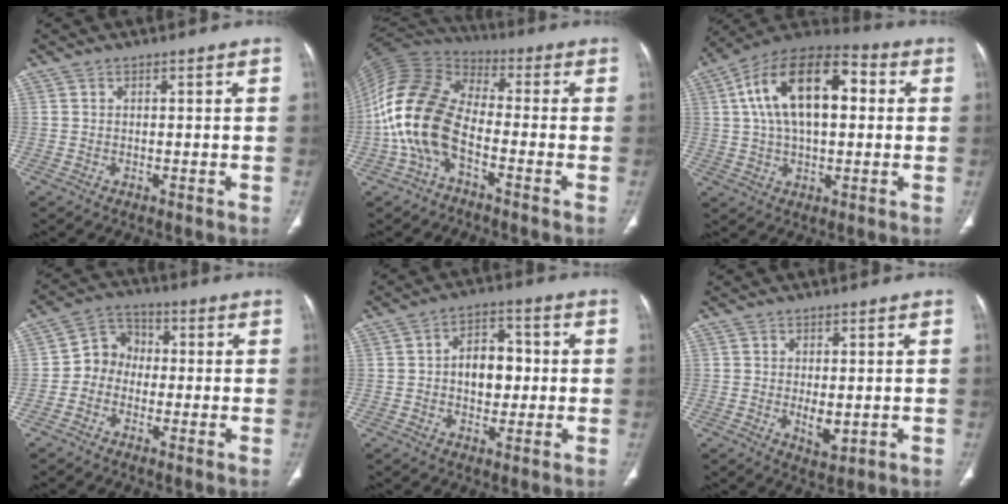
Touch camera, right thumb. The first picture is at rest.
{"total": 15.5, "force": [-4.3, 8.7, 12.1], "torque": [-0.258, 0.049, -0.094]}
{"total": 19.4, "force": [3.7, 10.3, 16.0], "torque": [-0.260, 0.027, 0.051]}
{"total": 6.5, "force": [-1.2, 5.7, 2.8], "torque": [-0.023, 0.028, -0.040]}
{"total": 8.3, "force": [0.1, 5.7, 6.1], "torque": [-0.060, 0.017, -0.004]}
{"total": 3.8, "force": [-0.3, 1.9, 3.3], "torque": [-0.047, -0.010, 0.001]}